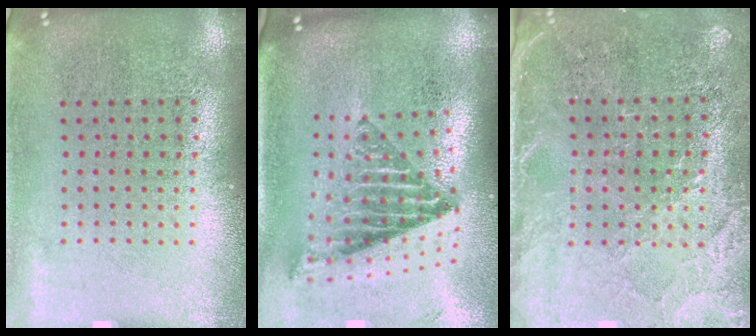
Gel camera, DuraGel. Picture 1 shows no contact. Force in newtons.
{"total": 1.8, "press": 1.4, "slide": 1.1}
{"total": 3.1, "press": 2.8, "slide": 1.4}